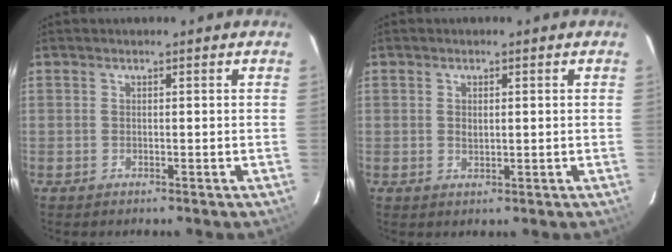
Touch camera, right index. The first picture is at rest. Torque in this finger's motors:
{"motor_torque": [-0.05, 0.07, 0.00, 0.01]}